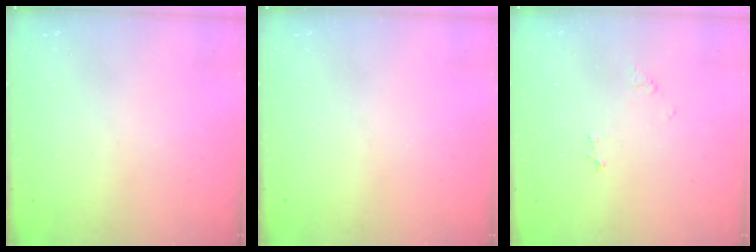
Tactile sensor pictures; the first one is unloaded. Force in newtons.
{"total": 0.0}
{"total": 4.1, "press": 4.0, "slide": 0.4}